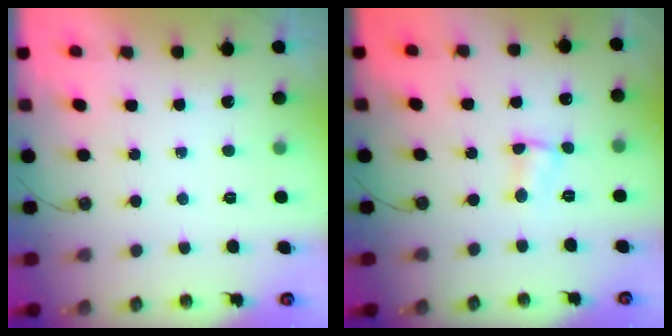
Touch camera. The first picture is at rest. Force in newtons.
{"total": 2.0, "press": 2.0, "slide": 0.3}